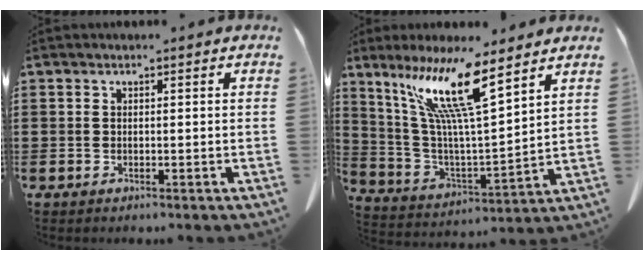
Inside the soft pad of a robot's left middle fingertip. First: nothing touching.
{"total": 12.9, "force": [8.6, 1.0, 9.5], "torque": [-0.217, -0.042, 0.141]}